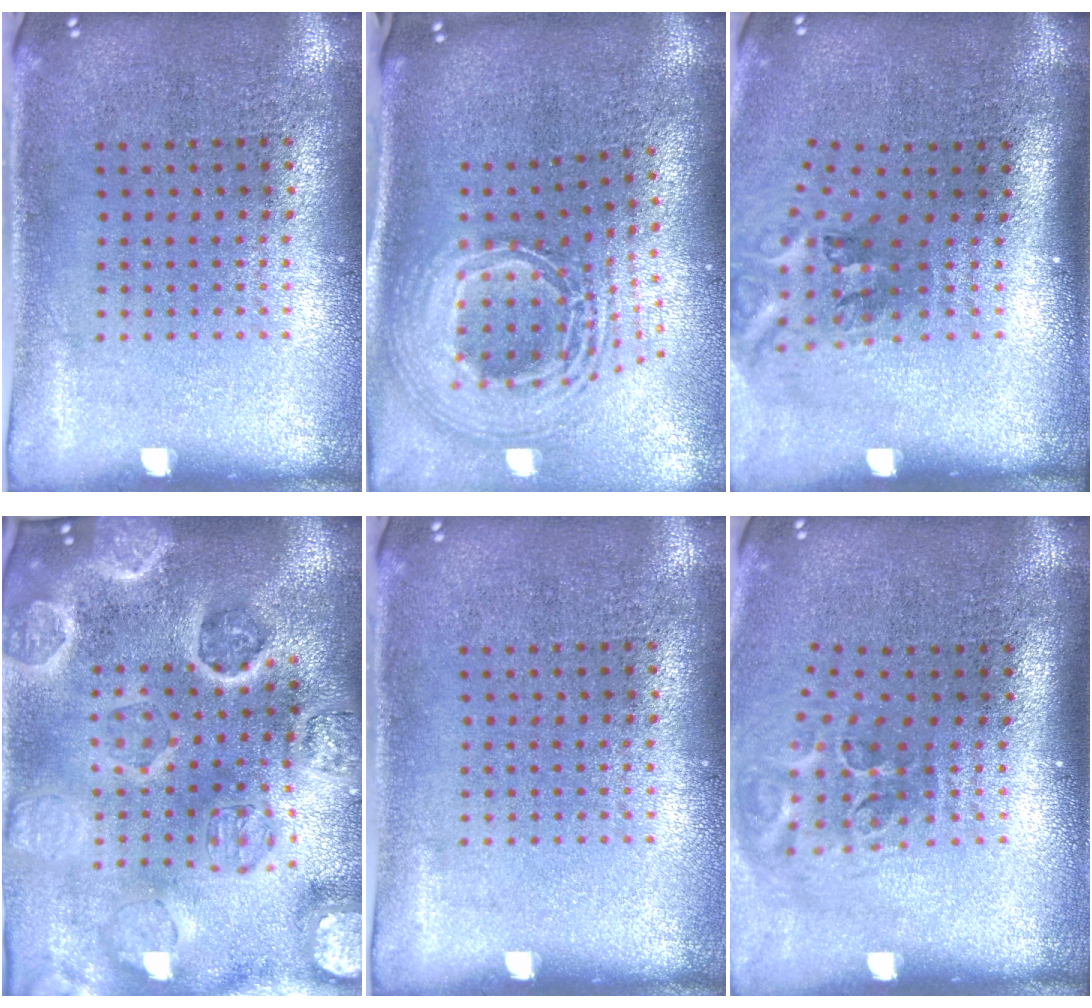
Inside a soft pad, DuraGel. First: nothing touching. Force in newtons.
{"total": 2.8, "press": 2.0, "slide": 2.0}
{"total": 2.1, "press": 1.4, "slide": 1.7}
{"total": 4.3, "press": 4.0, "slide": 1.5}
{"total": 0.0}
{"total": 1.9, "press": 1.1, "slide": 1.5}